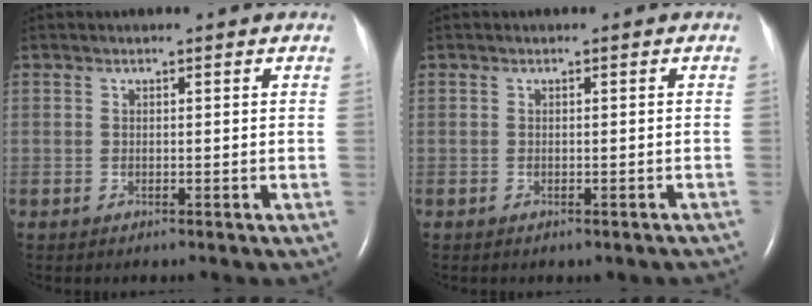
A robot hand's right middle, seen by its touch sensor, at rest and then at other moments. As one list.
[{"total": 2.8, "force": [-2.3, 1.0, 1.2], "torque": [-0.010, -0.002, -0.025]}]